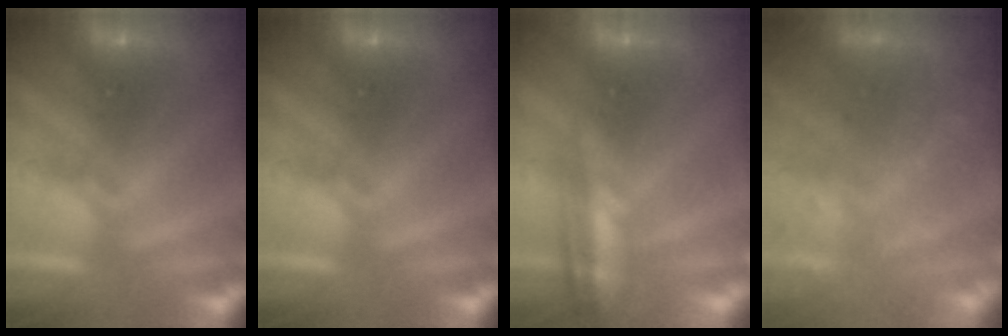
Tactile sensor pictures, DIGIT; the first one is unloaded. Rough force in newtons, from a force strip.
{"total": 0.0}
{"total": 2.6}
{"total": 7.5}